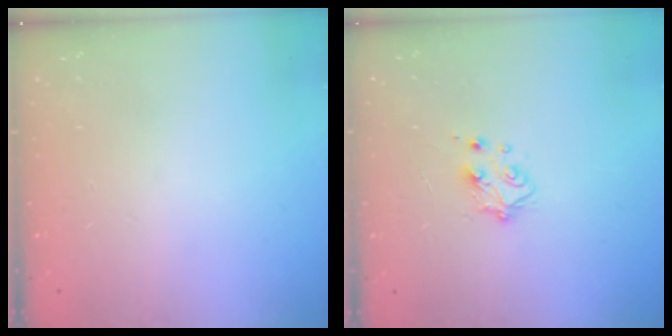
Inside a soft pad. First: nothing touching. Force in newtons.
{"total": 4.8, "press": 4.8, "slide": 0.4}